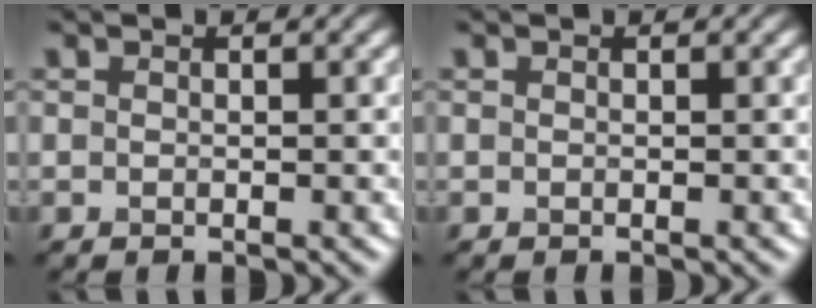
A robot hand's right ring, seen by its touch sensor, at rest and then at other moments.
{"total": 0.0}